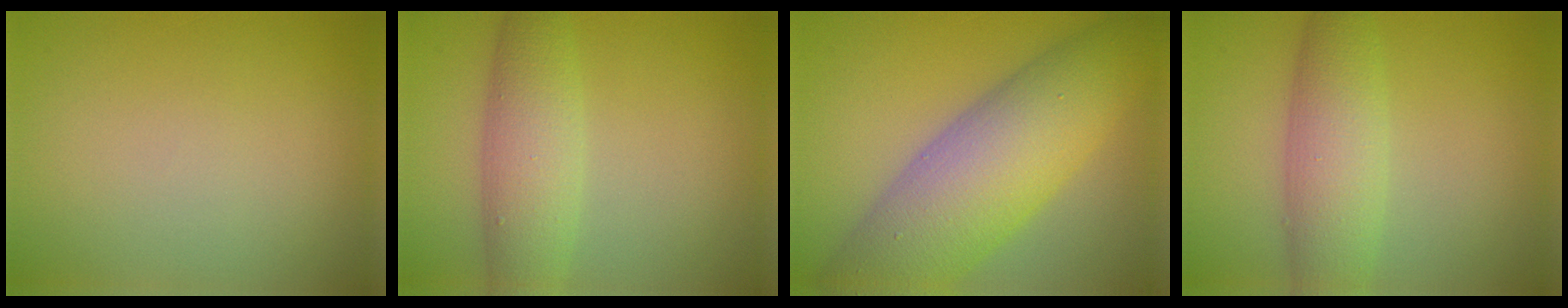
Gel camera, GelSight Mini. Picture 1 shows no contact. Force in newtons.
{"total": 4.9, "press": 4.9, "slide": 0.1}
{"total": 10.9, "press": 10.9, "slide": 0.3}
{"total": 5.2, "press": 5.2, "slide": 0.1}